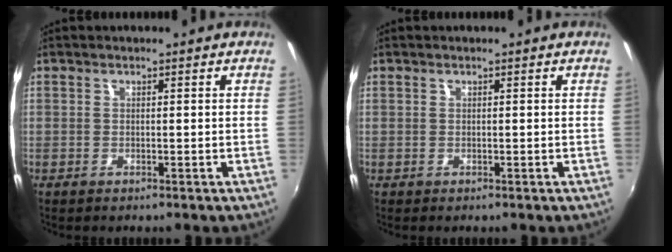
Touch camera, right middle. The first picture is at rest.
{"total": 0.0}